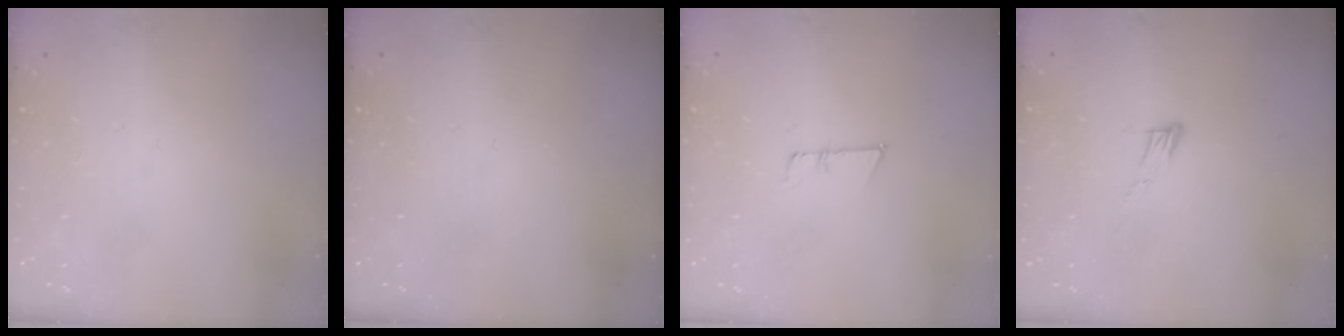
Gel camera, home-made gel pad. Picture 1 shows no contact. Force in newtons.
{"total": 0.0}
{"total": 5.4, "press": 5.2, "slide": 1.3}
{"total": 5.7, "press": 5.7, "slide": 0.3}